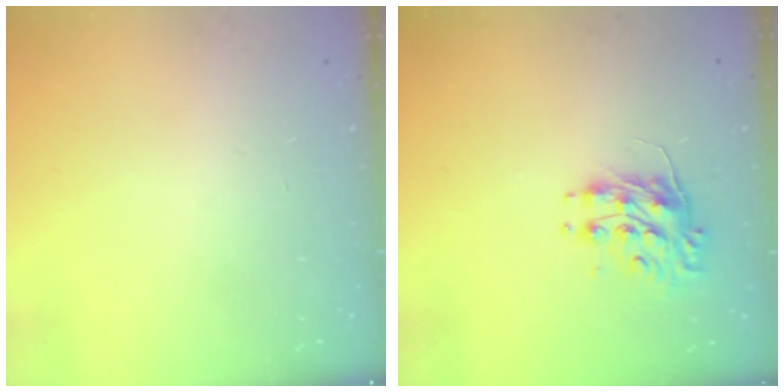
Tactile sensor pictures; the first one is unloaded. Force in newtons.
{"total": 8.7, "press": 8.7, "slide": 0.3}